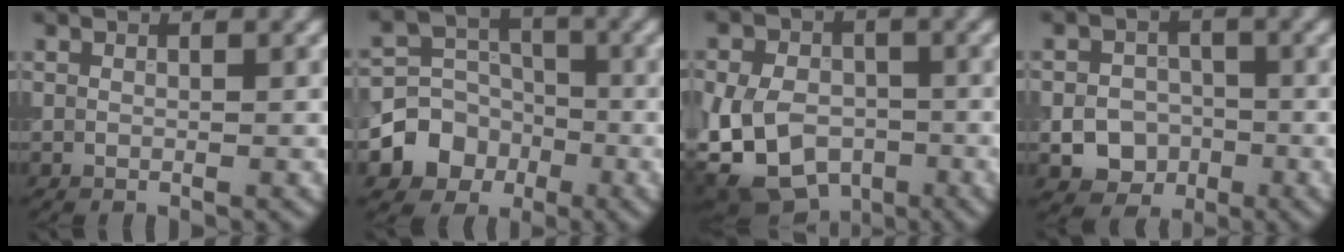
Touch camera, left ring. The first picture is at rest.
{"total": 5.3, "force": [-2.1, 4.7, 1.5], "torque": [-0.005, 0.002, -0.055]}
{"total": 13.1, "force": [-4.5, 10.4, 6.7], "torque": [-0.126, -0.018, -0.101]}
{"total": 4.7, "force": [-1.5, 4.0, 1.9], "torque": [-0.011, -0.003, -0.043]}